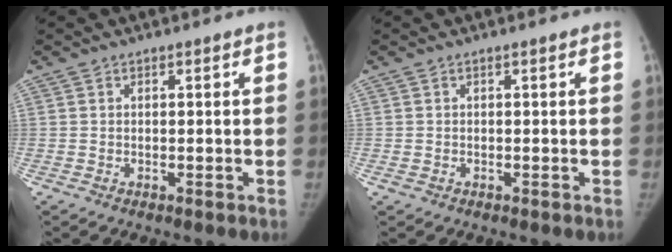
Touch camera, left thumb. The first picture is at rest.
{"total": 0.7, "force": [-0.1, 0.4, 0.5], "torque": [-0.015, 0.005, 0.003]}